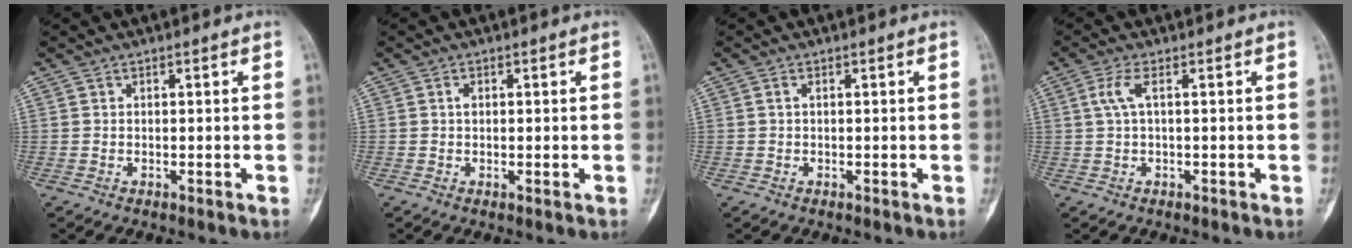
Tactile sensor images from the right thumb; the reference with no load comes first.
{"total": 1.3, "force": [0.2, 0.7, 1.1], "torque": [-0.014, -0.001, 0.000]}
{"total": 0.6, "force": [0.1, 0.3, 0.5], "torque": [-0.012, 0.001, 0.000]}
{"total": 3.1, "force": [0.6, 0.8, 2.9], "torque": [-0.080, 0.011, 0.014]}